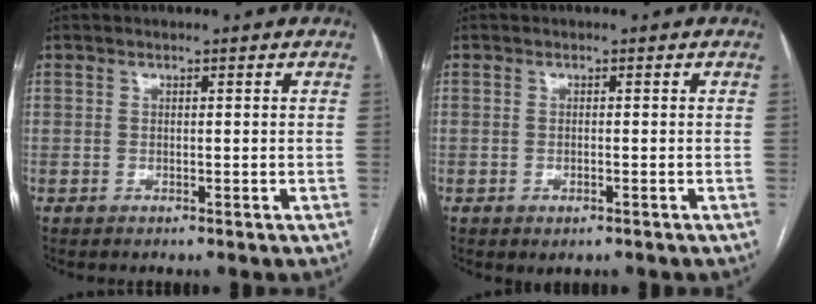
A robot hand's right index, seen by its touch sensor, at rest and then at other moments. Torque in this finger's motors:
{"motor_torque": [0.38, -0.02, 0.13, 0.02]}